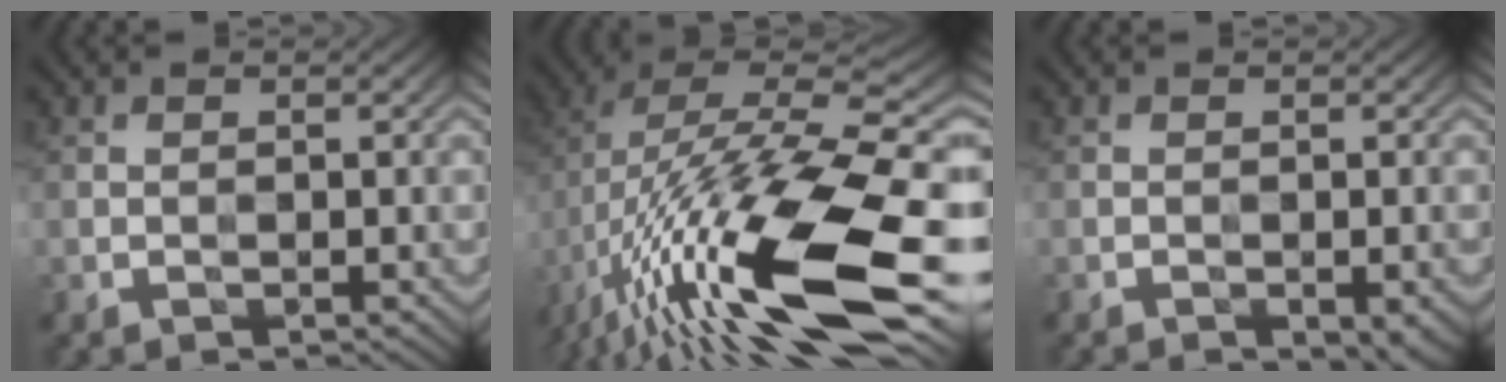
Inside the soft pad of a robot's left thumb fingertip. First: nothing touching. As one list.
[{"total": 19.9, "force": [-6.7, 6.2, 17.6], "torque": [-0.340, 0.009, -0.126]}, {"total": 2.9, "force": [-1.9, 0.8, 2.0], "torque": [-0.032, 0.001, -0.023]}]